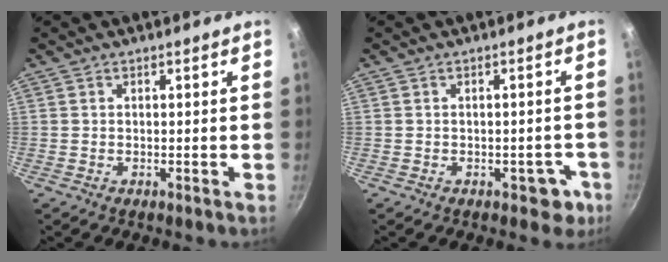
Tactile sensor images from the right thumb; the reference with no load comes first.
{"total": 2.7, "force": [-1.5, 1.7, 1.5], "torque": [0.000, 0.013, -0.016]}